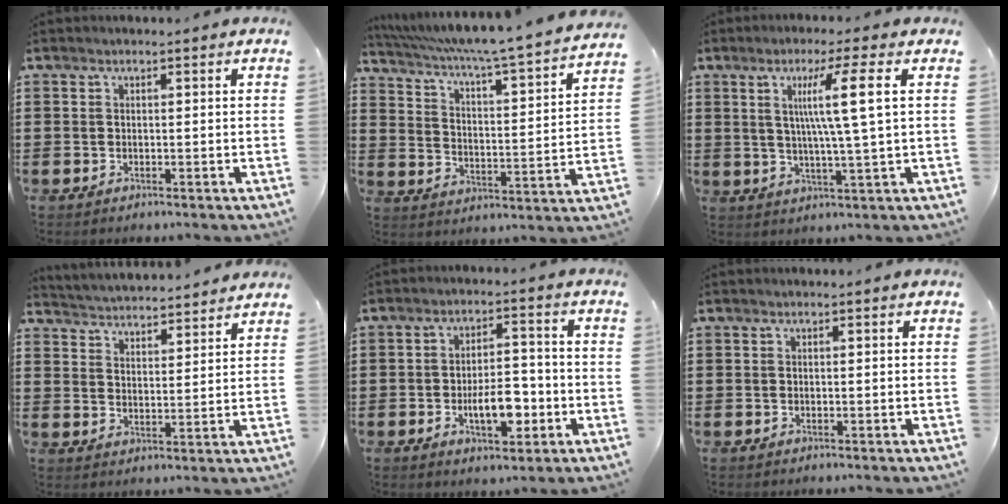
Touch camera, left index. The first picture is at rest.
{"total": 4.9, "force": [4.2, -0.7, 2.5], "torque": [-0.069, -0.045, 0.059]}
{"total": 8.4, "force": [2.2, -0.6, 8.1], "torque": [-0.159, 0.000, 0.027]}
{"total": 3.6, "force": [3.6, -0.3, -0.6], "torque": [-0.008, -0.027, 0.058]}
{"total": 7.1, "force": [-2.2, 3.1, 6.0], "torque": [-0.104, 0.002, -0.043]}
{"total": 0.0}